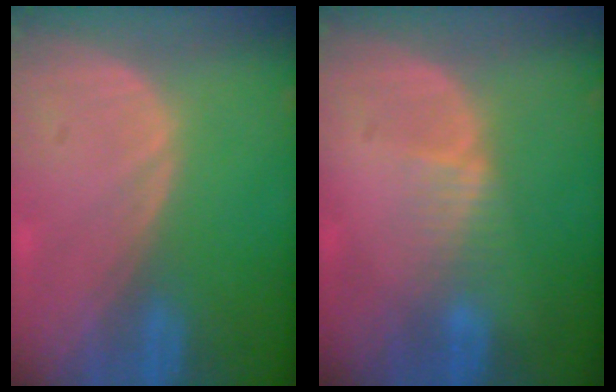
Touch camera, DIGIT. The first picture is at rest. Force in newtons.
{"total": 2.4, "press": 2.4, "slide": 0.2}